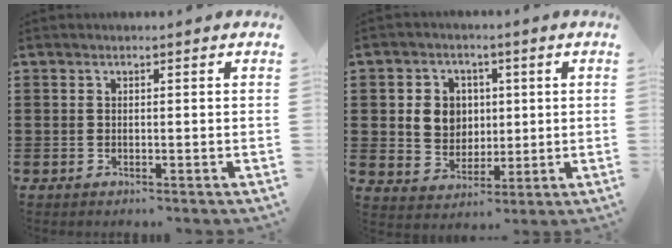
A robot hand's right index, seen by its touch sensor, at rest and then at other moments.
{"total": 6.1, "force": [1.1, 5.6, 2.2], "torque": [-0.058, 0.016, 0.017]}